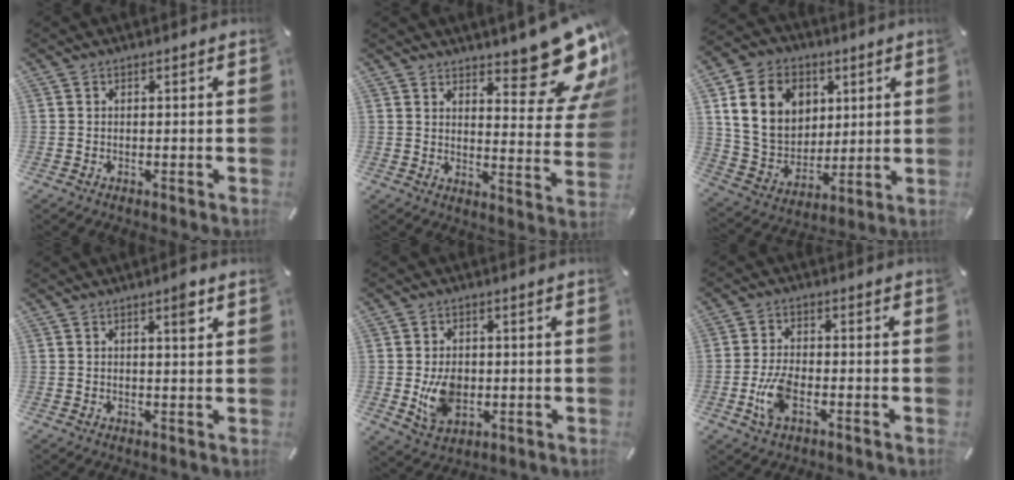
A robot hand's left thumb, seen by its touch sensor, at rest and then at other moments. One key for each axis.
{"total": 16.1, "fx": 11.7, "fy": 5.9, "fz": 9.4, "tx": -0.101, "ty": -0.106, "tz": 0.196}
{"total": 15.2, "fx": 5.1, "fy": 12.5, "fz": 6.9, "tx": -0.138, "ty": -0.012, "tz": 0.098}
{"total": 3.3, "fx": 1.7, "fy": 0.6, "fz": 2.8, "tx": -0.035, "ty": -0.006, "tz": 0.022}
{"total": 8.3, "fx": -0.7, "fy": 6.4, "fz": 5.3, "tx": -0.103, "ty": -0.004, "tz": -0.015}
{"total": 7.3, "fx": -2.4, "fy": 3.5, "fz": 5.9, "tx": -0.127, "ty": 0.001, "tz": -0.043}